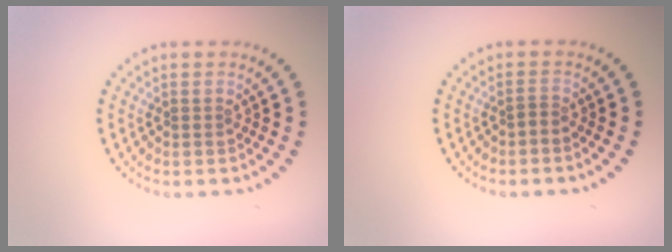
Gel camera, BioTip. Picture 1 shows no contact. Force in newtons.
{"total": 0.6, "press": 0.3, "slide": 0.6}